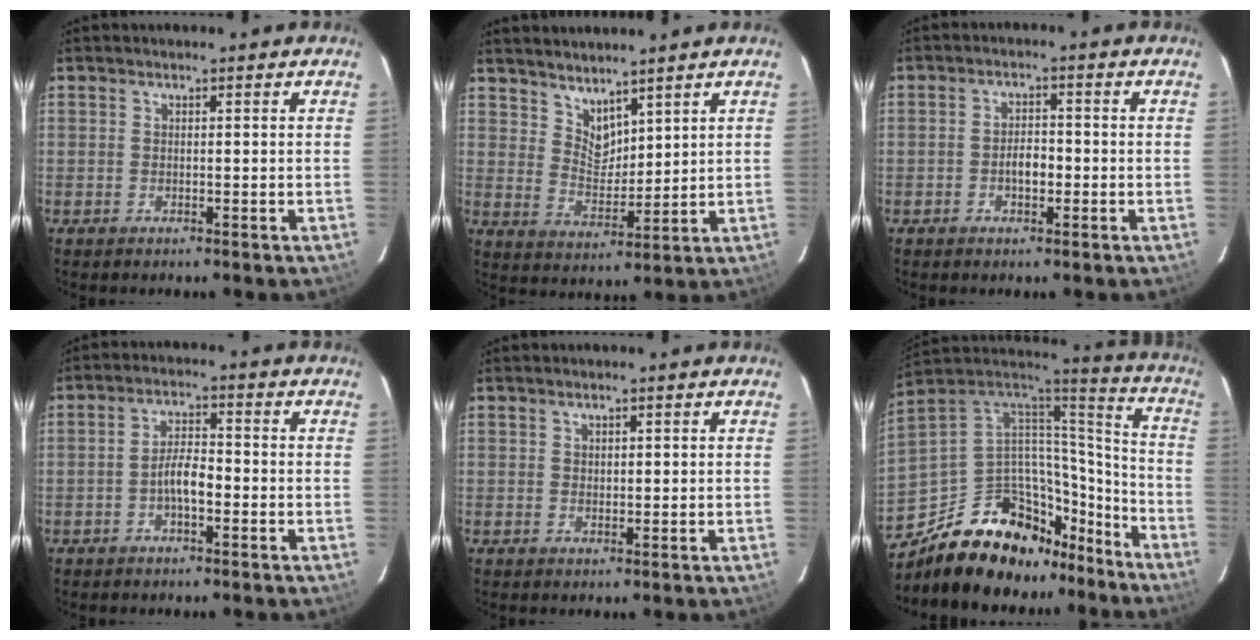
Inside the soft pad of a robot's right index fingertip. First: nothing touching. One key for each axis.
{"total": 6.4, "fx": 5.4, "fy": 2.7, "fz": 2.2, "tx": -0.029, "ty": 0.000, "tz": 0.106}
{"total": 3.3, "fx": -1.1, "fy": 1.8, "fz": 2.5, "tx": -0.045, "ty": 0.008, "tz": -0.017}
{"total": 4.3, "fx": -1.7, "fy": 1.5, "fz": 3.6, "tx": -0.073, "ty": 0.010, "tz": -0.030}
{"total": 1.1, "fx": 0.6, "fy": 0.8, "fz": 0.6, "tx": -0.008, "ty": 0.003, "tz": 0.013}
{"total": 25.3, "fx": -17.9, "fy": 13.9, "fz": 11.2, "tx": -0.203, "ty": 0.055, "tz": -0.260}